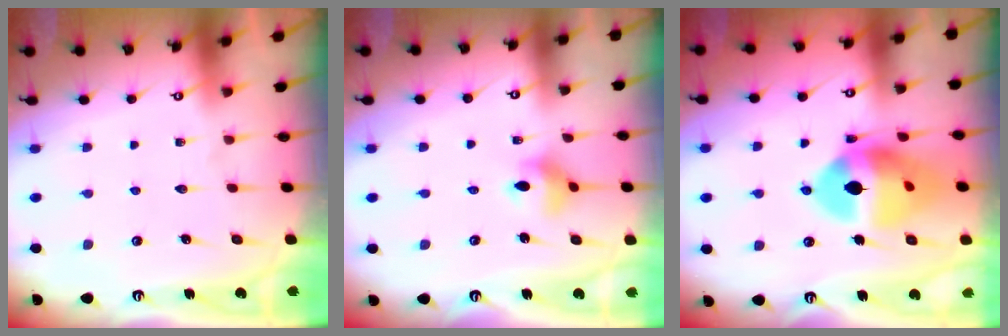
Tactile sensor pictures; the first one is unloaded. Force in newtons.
{"total": 7.1, "press": 6.6, "slide": 2.5}
{"total": 16.1, "press": 15.1, "slide": 5.6}